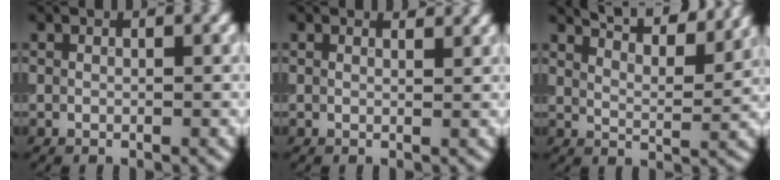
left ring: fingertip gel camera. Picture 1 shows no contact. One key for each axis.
{"total": 1.5, "fx": 1.4, "fy": 0.1, "fz": 0.4, "tx": -0.016, "ty": -0.002, "tz": 0.014}
{"total": 9.9, "fx": 8.2, "fy": 2.4, "fz": 4.9, "tx": -0.058, "ty": 0.024, "tz": 0.078}